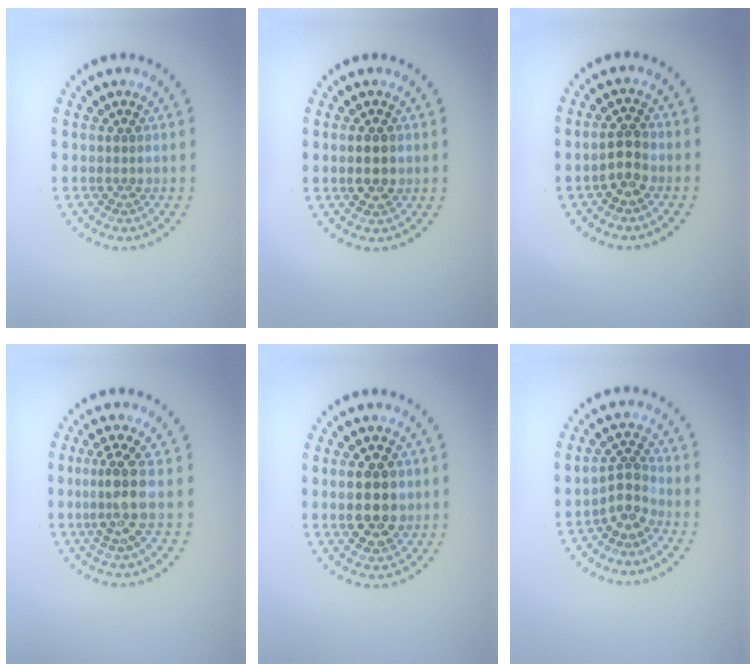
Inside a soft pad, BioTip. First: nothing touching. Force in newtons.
{"total": 2.3, "press": 2.3, "slide": 0.1}
{"total": 2.4, "press": 2.3, "slide": 0.8}
{"total": 3.2, "press": 2.5, "slide": 2.0}
{"total": 5.0, "press": 5.0, "slide": 0.2}
{"total": 2.5, "press": 1.8, "slide": 1.8}